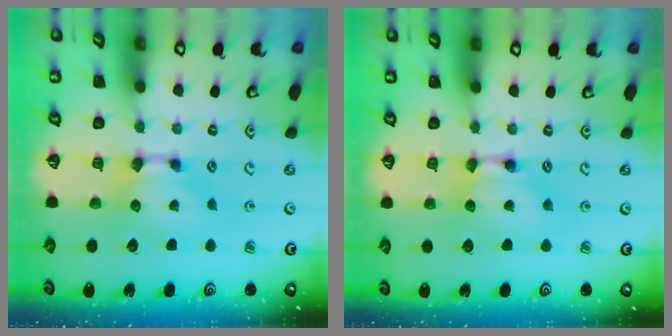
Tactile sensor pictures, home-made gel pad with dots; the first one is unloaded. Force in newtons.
{"total": 1.2, "press": 1.2, "slide": 0.2}